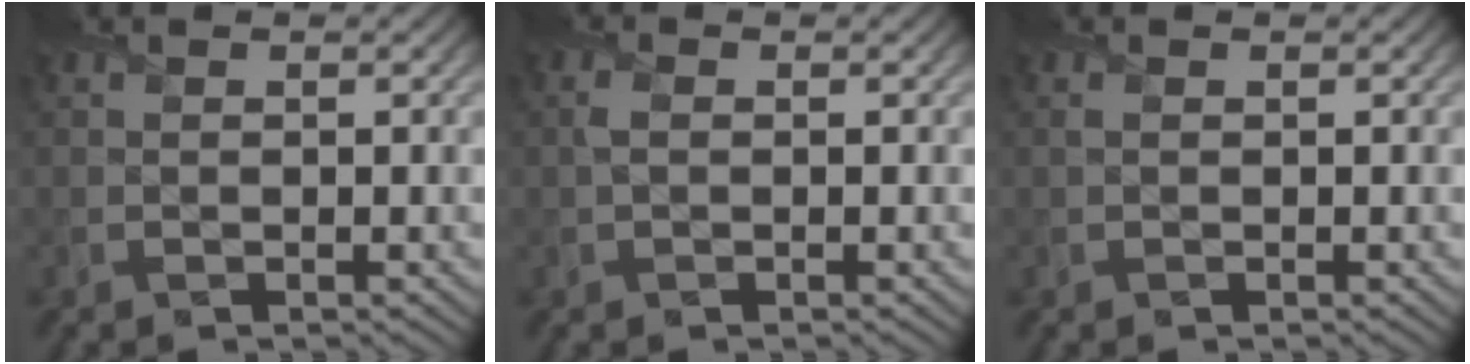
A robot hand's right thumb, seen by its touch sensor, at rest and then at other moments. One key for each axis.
{"total": 1.1, "fx": 0.1, "fy": 0.7, "fz": 0.9, "tx": -0.026, "ty": 0.004, "tz": -0.003}
{"total": 0.0}